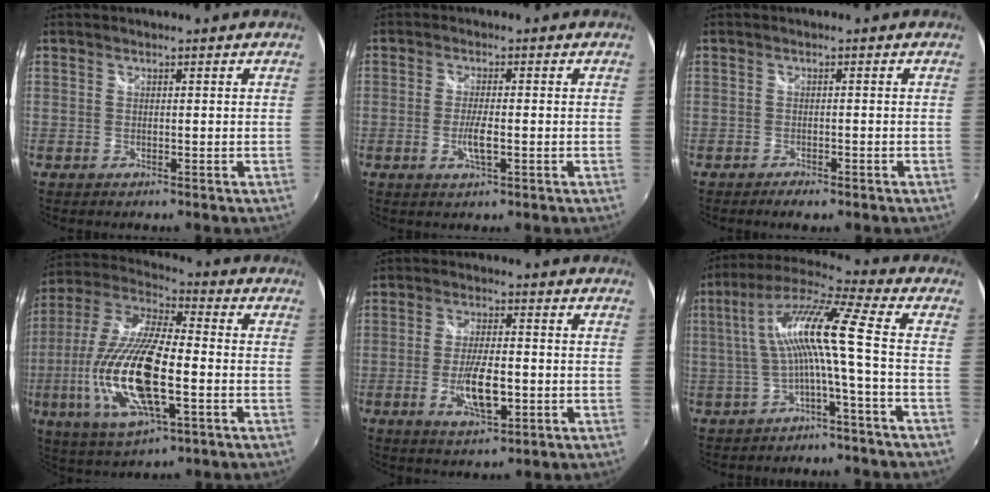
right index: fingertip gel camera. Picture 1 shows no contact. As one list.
[{"total": 4.1, "force": [-1.1, 0.9, 3.8], "torque": [-0.075, -0.006, -0.020]}, {"total": 2.7, "force": [-2.0, 0.9, 1.5], "torque": [-0.036, -0.008, -0.035]}, {"total": 21.4, "force": [-4.7, 7.2, 19.5], "torque": [-0.400, -0.022, -0.089]}, {"total": 8.8, "force": [-2.3, 3.0, 8.0], "torque": [-0.154, -0.009, -0.038]}, {"total": 12.1, "force": [-1.6, -0.5, 12.0], "torque": [-0.230, 0.015, -0.025]}]